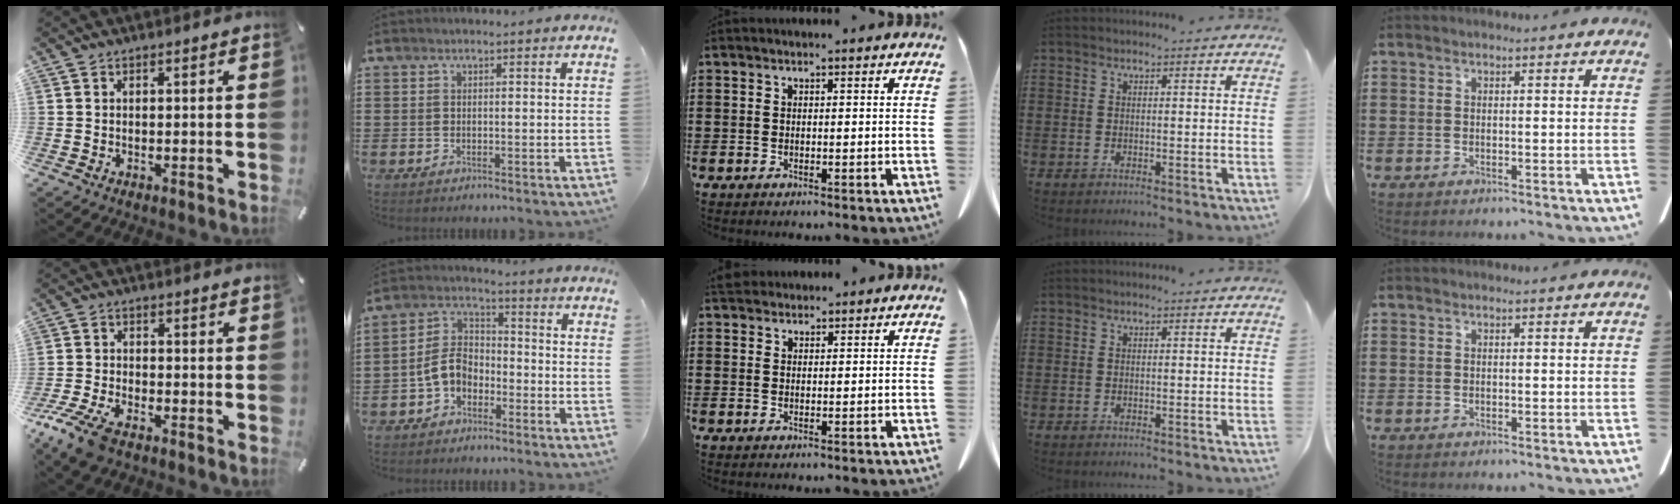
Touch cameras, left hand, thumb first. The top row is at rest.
{"thumb": {"total": 7.8, "force": [-5.5, 3.2, 4.5], "torque": [-0.119, 0.007, -0.110]}, "index": {"total": 6.0, "force": [-2.9, 4.1, 3.4], "torque": [-0.094, 0.009, -0.066]}, "middle": {"total": 2.5, "force": [2.2, 1.0, 0.7], "torque": [-0.021, 0.001, 0.044]}}